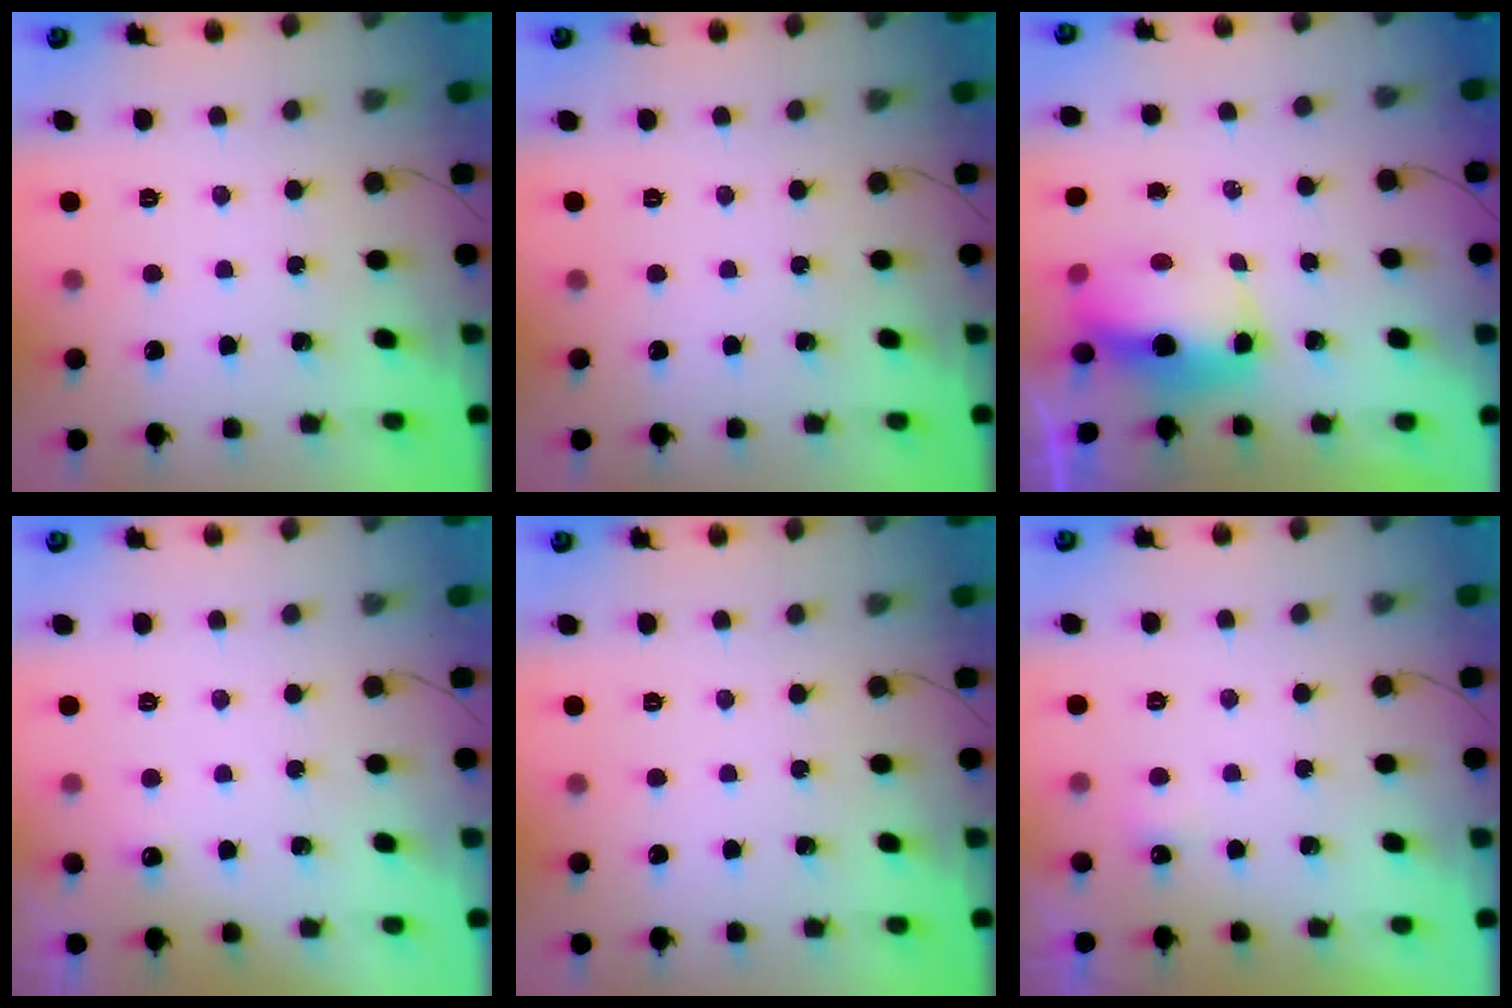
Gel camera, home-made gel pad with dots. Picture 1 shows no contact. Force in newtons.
{"total": 0.0}
{"total": 8.5, "press": 8.4, "slide": 1.0}
{"total": 6.4, "press": 2.5, "slide": 5.9}
{"total": 0.0}
{"total": 2.3, "press": 2.2, "slide": 0.7}